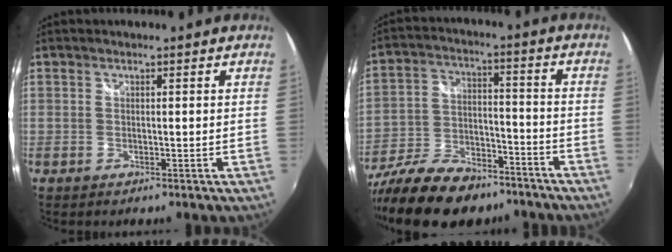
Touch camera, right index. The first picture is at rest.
{"total": 20.6, "force": [-15.5, 9.0, 10.1], "torque": [-0.210, -0.006, -0.249]}